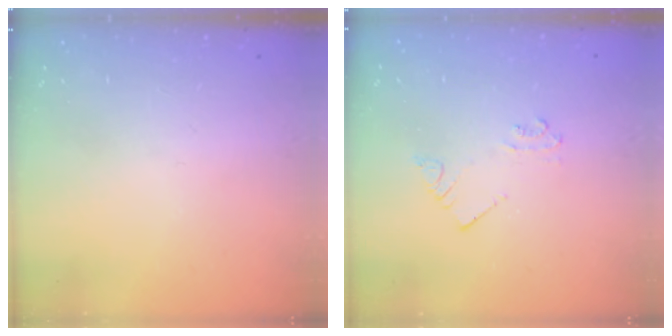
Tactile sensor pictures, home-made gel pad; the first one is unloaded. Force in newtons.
{"total": 2.5, "press": 2.5, "slide": 0.2}